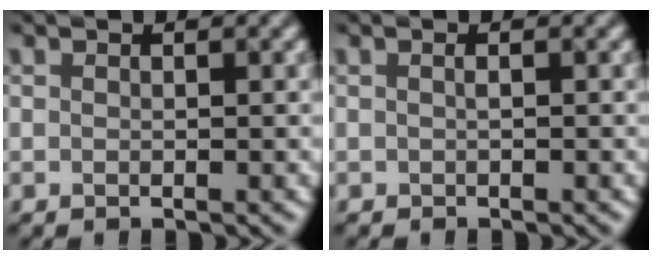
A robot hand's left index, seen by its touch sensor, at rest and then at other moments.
{"total": 0.0}